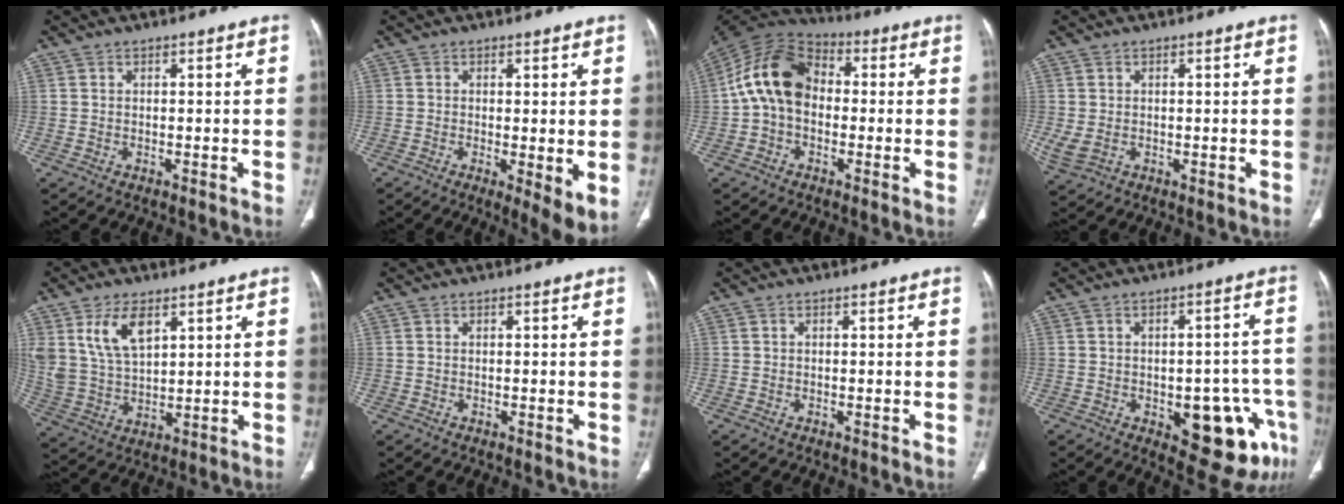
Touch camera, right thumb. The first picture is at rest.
{"total": 6.0, "force": [-0.7, 1.7, 5.7], "torque": [-0.089, -0.021, -0.011]}
{"total": 13.4, "force": [-0.3, 9.6, 9.3], "torque": [-0.162, 0.035, -0.021]}
{"total": 3.6, "force": [-0.1, 2.6, 2.6], "torque": [-0.066, 0.000, 0.009]}
{"total": 10.4, "force": [5.1, 5.6, 7.2], "torque": [-0.132, -0.019, 0.113]}
{"total": 0.0}
{"total": 0.0}
{"total": 14.4, "force": [-5.5, 6.6, 11.6], "torque": [-0.109, 0.028, -0.055]}